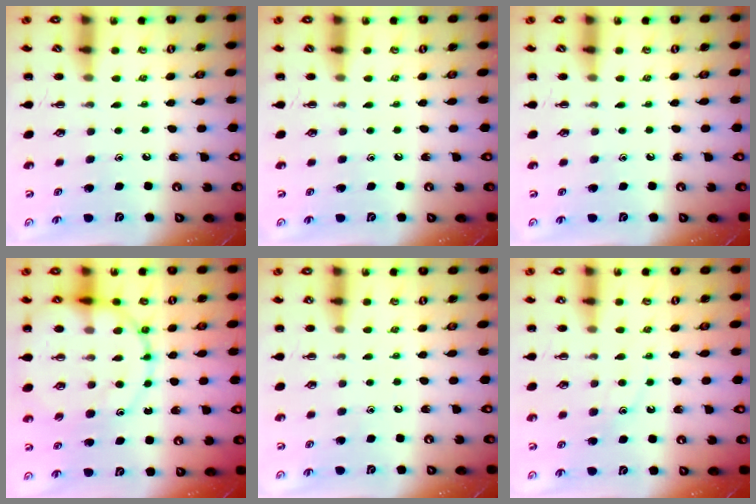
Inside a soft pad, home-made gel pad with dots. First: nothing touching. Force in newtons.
{"total": 0.0}
{"total": 0.0}
{"total": 18.3, "press": 18.2, "slide": 2.1}
{"total": 6.2, "press": 5.8, "slide": 2.3}
{"total": 10.2, "press": 10.1, "slide": 1.3}